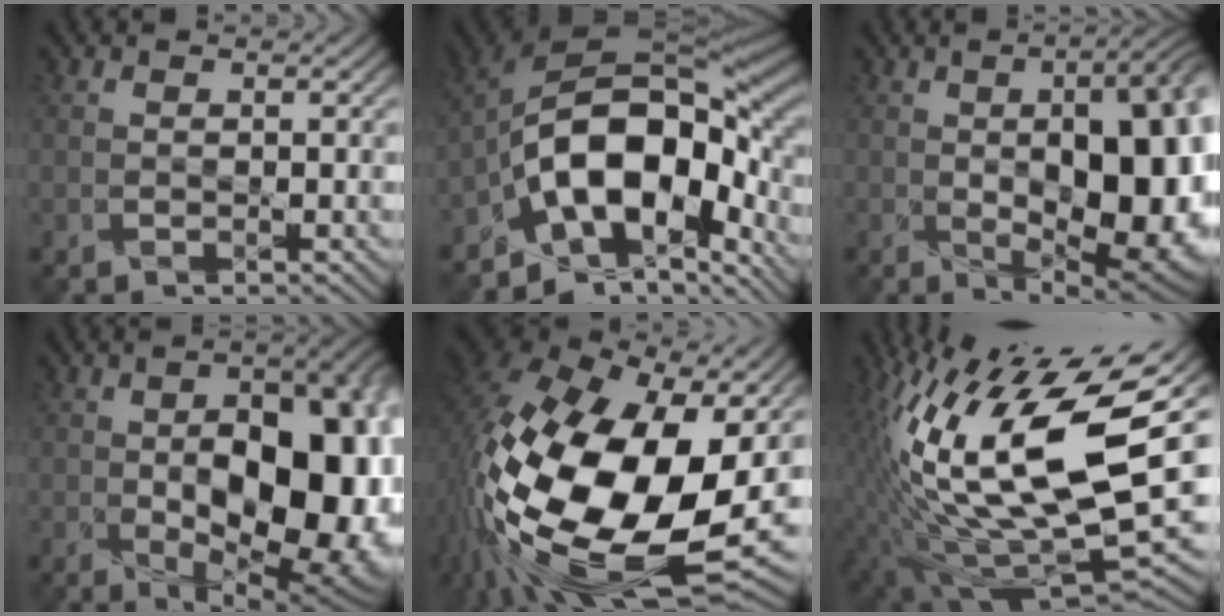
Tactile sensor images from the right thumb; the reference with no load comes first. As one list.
[{"total": 16.0, "force": [-6.2, 9.3, 11.5], "torque": [-0.200, -0.002, -0.115]}, {"total": 17.8, "force": [-0.8, 8.2, 15.7], "torque": [-0.188, -0.003, 0.006]}, {"total": 18.6, "force": [-1.9, 10.1, 15.6], "torque": [-0.186, -0.025, -0.002]}, {"total": 22.1, "force": [-2.8, 12.7, 17.9], "torque": [-0.398, -0.052, -0.037]}, {"total": 20.4, "force": [2.7, 9.0, 18.1], "torque": [-0.360, -0.027, 0.056]}]